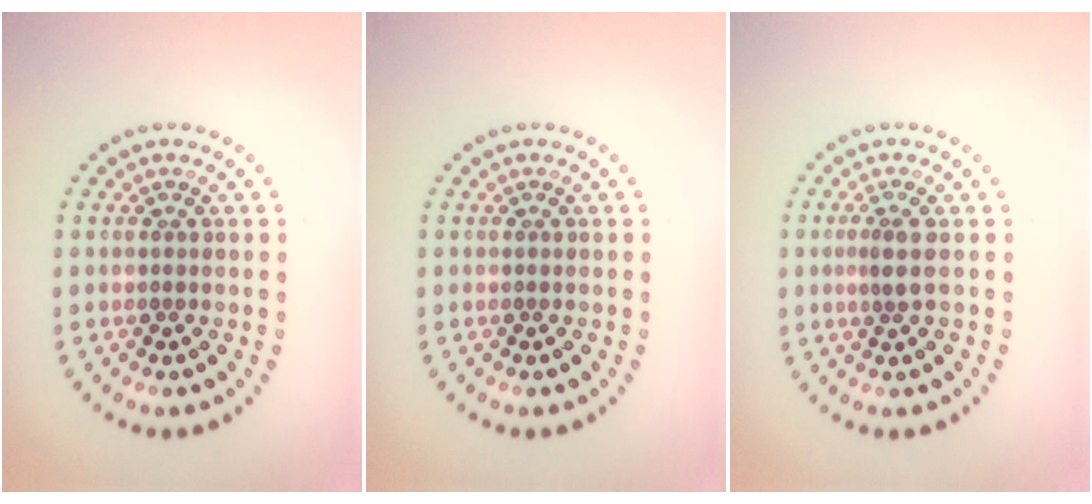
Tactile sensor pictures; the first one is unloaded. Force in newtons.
{"total": 0.0}
{"total": 1.8, "press": 1.3, "slide": 1.2}